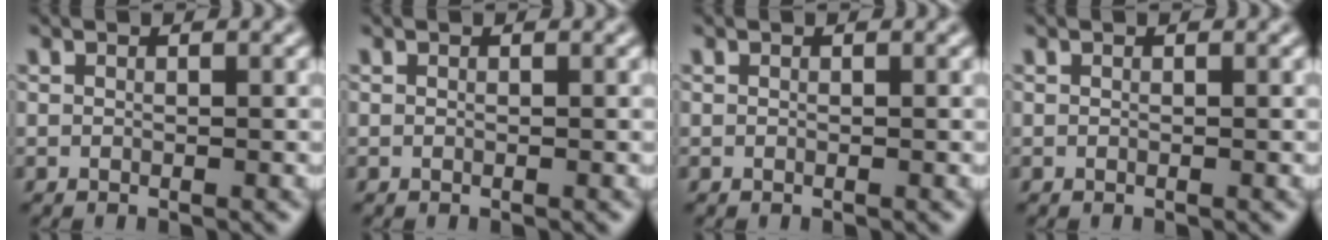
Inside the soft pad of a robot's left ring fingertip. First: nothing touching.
{"total": 0.0}
{"total": 0.0}
{"total": 0.0}